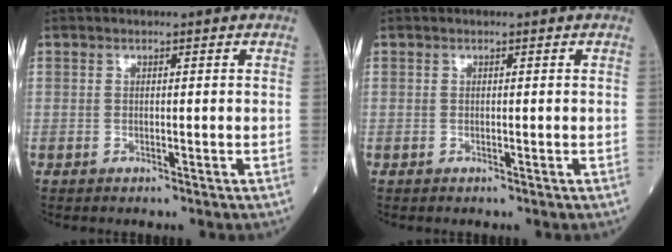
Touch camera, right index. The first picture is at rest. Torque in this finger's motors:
{"motor_torque": [0.06, 0.02, 0.05, 0.01]}